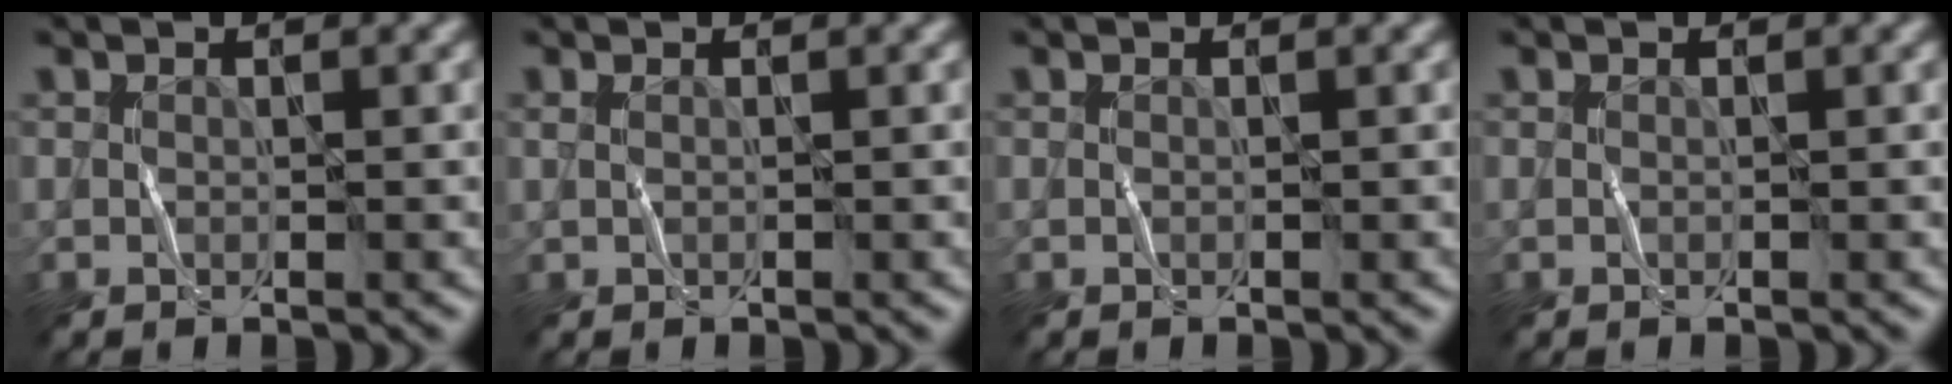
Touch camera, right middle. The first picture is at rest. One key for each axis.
{"total": 0.0}
{"total": 0.0}
{"total": 0.0}